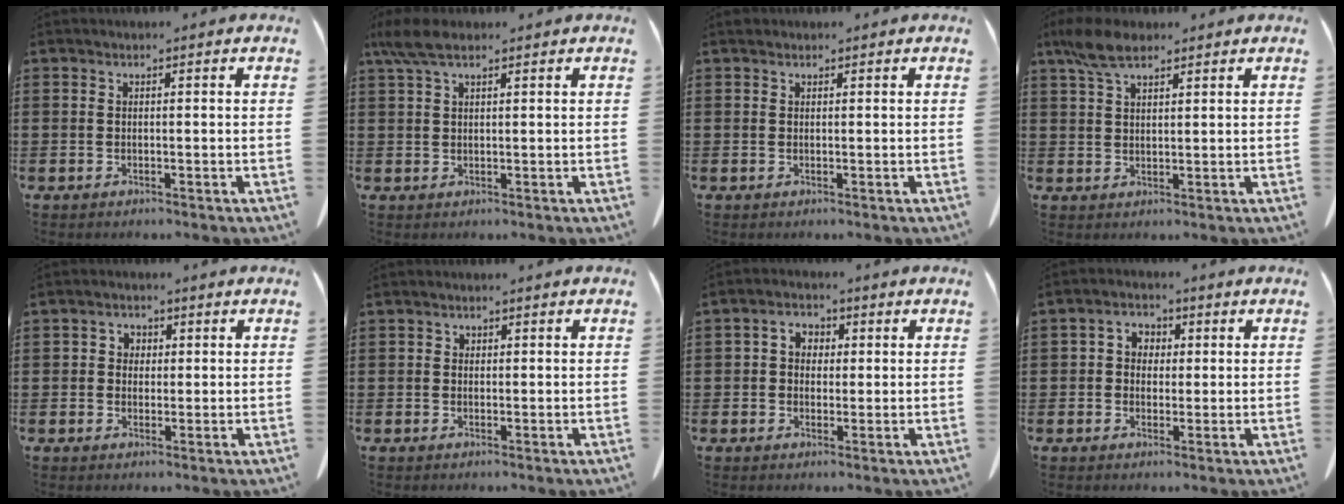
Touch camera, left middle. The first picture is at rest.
{"total": 4.2, "force": [2.3, 1.4, 3.2], "torque": [-0.082, 0.000, 0.039]}
{"total": 0.5, "force": [0.4, 0.3, 0.1], "torque": [-0.002, 0.003, 0.007]}
{"total": 5.5, "force": [3.7, 2.1, 3.6], "torque": [-0.088, -0.001, 0.066]}
{"total": 1.8, "force": [0.2, 1.8, 0.5], "torque": [-0.018, 0.010, 0.000]}
{"total": 0.7, "force": [0.2, 0.6, 0.2], "torque": [-0.006, 0.004, 0.004]}
{"total": 2.9, "force": [0.3, 2.5, 1.5], "torque": [-0.039, 0.014, 0.000]}
{"total": 2.7, "force": [0.2, 2.4, 1.1], "torque": [-0.032, 0.014, -0.002]}